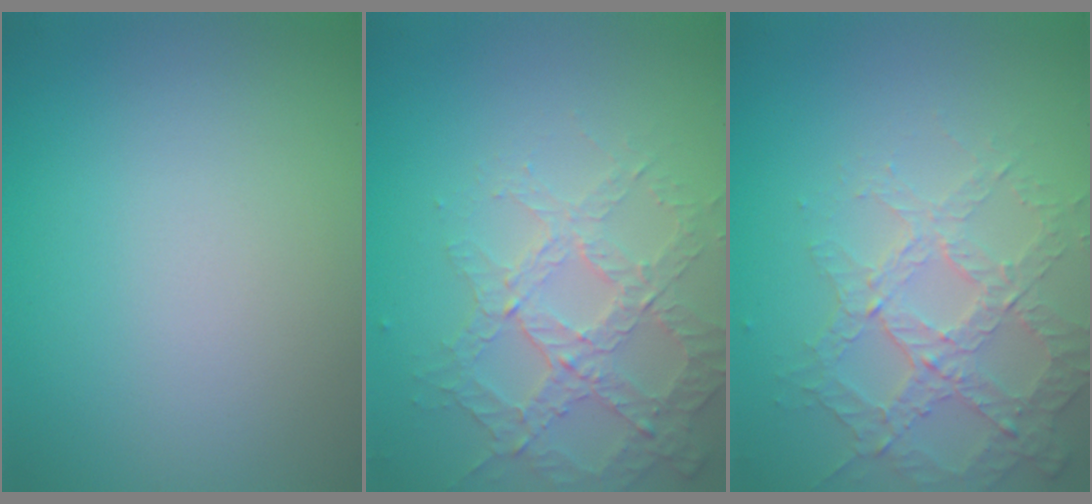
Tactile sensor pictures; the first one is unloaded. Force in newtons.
{"total": 3.6, "press": 3.4, "slide": 1.4}
{"total": 3.6, "press": 3.3, "slide": 1.4}